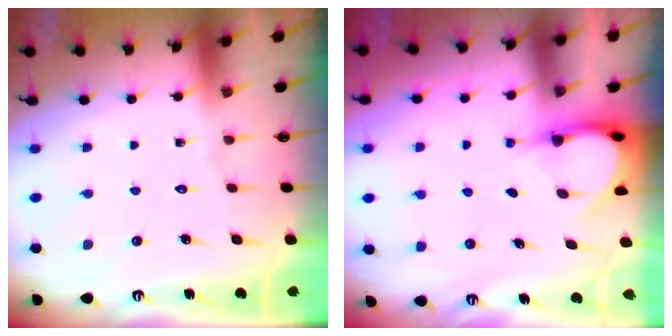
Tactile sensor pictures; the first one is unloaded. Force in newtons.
{"total": 3.8, "press": 3.8, "slide": 0.3}